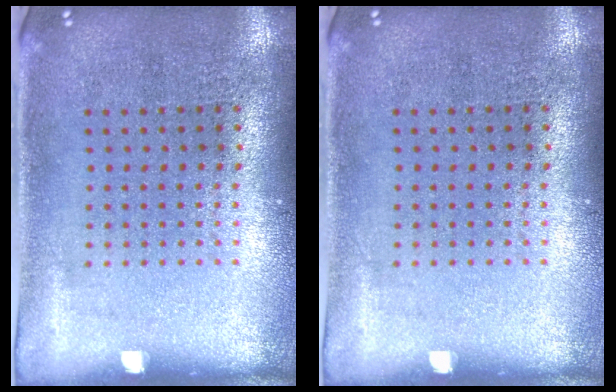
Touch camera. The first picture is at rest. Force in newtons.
{"total": 0.0}